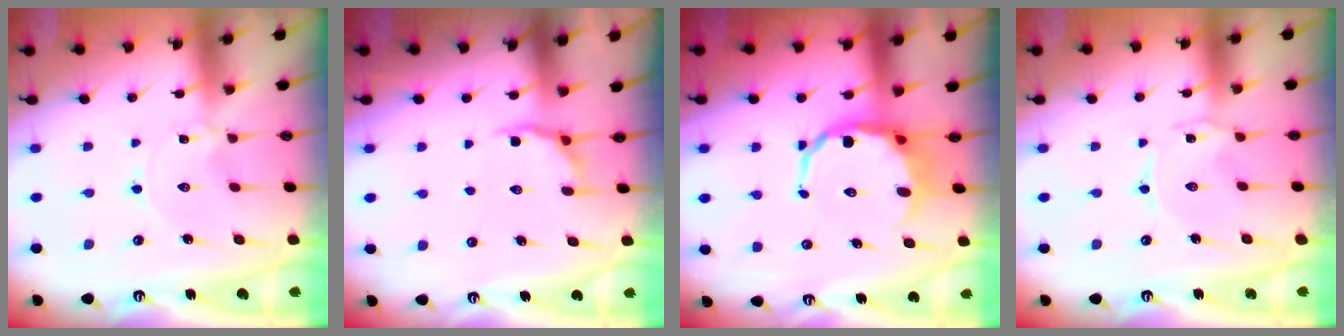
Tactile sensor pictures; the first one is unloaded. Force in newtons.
{"total": 3.6, "press": 2.9, "slide": 2.2}
{"total": 10.0, "press": 9.7, "slide": 2.5}
{"total": 1.1, "press": 1.1, "slide": 0.2}